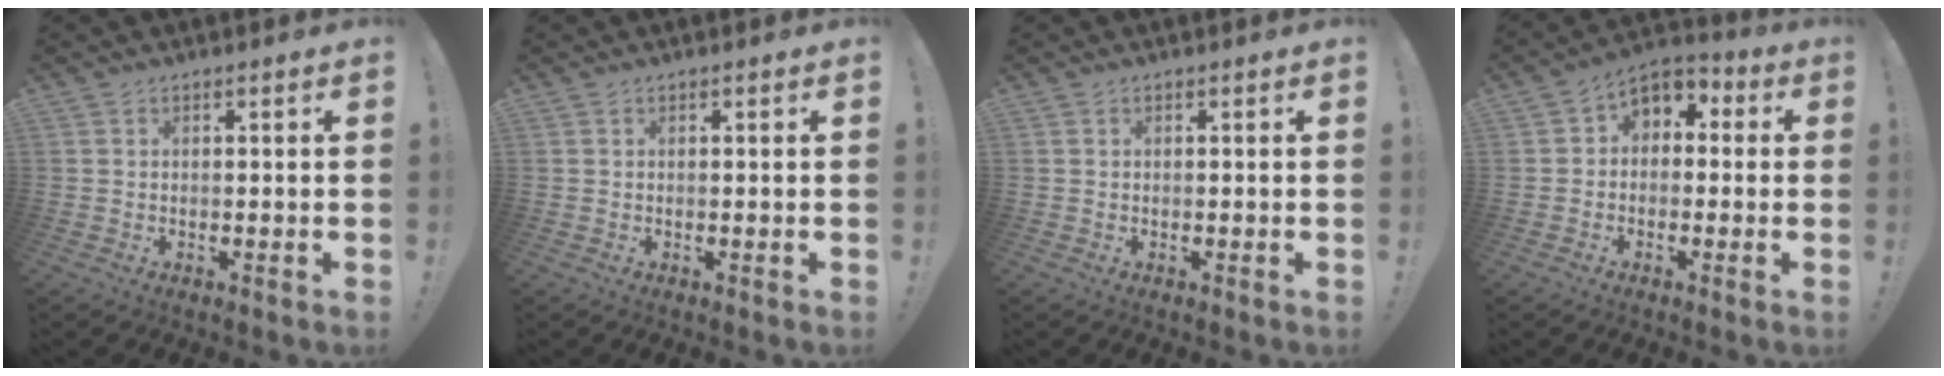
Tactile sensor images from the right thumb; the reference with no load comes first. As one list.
[{"total": 0.0}, {"total": 0.0}, {"total": 5.1, "force": [-0.4, 4.5, 2.5], "torque": [-0.043, 0.014, -0.001]}]